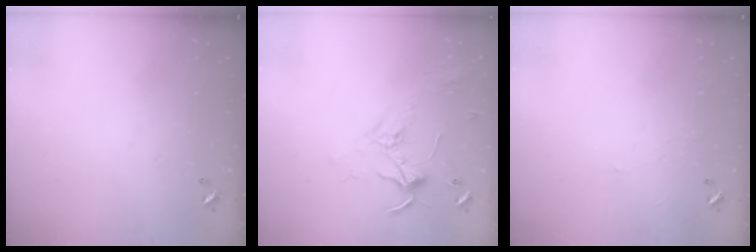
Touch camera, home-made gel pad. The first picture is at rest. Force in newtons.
{"total": 2.1, "press": 2.1, "slide": 0.5}
{"total": 2.1, "press": 2.1, "slide": 0.6}